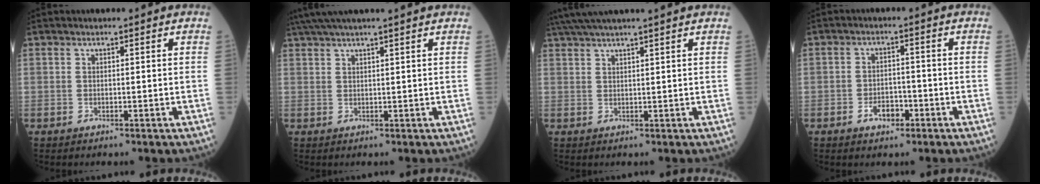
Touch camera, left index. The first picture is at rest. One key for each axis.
{"total": 7.2, "fx": 6.0, "fy": -1.2, "fz": 3.7, "tx": -0.058, "ty": 0.030, "tz": 0.094}
{"total": 8.2, "fx": 7.0, "fy": -1.1, "fz": 4.1, "tx": -0.070, "ty": 0.030, "tz": 0.107}
{"total": 3.5, "fx": -2.0, "fy": 2.1, "fz": 2.0, "tx": -0.033, "ty": 0.002, "tz": -0.034}